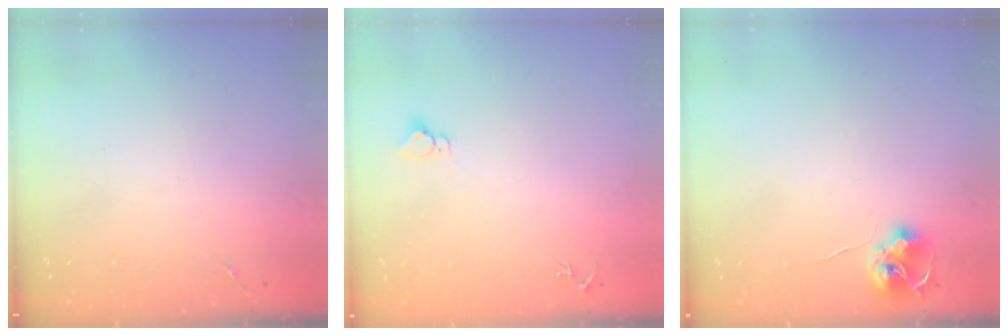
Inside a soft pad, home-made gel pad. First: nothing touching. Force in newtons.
{"total": 2.9, "press": 2.9, "slide": 0.1}
{"total": 7.9, "press": 7.9, "slide": 0.4}